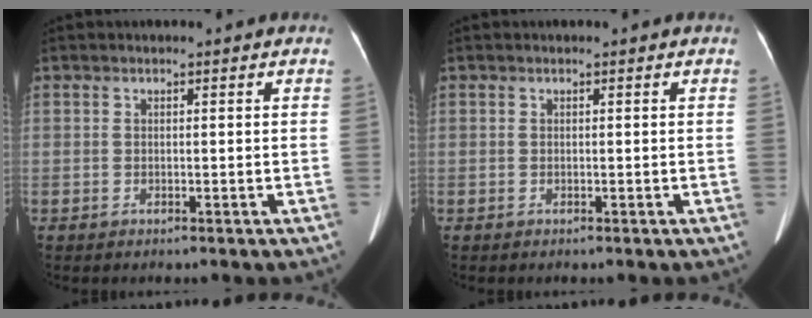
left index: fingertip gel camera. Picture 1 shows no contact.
{"total": 0.0}